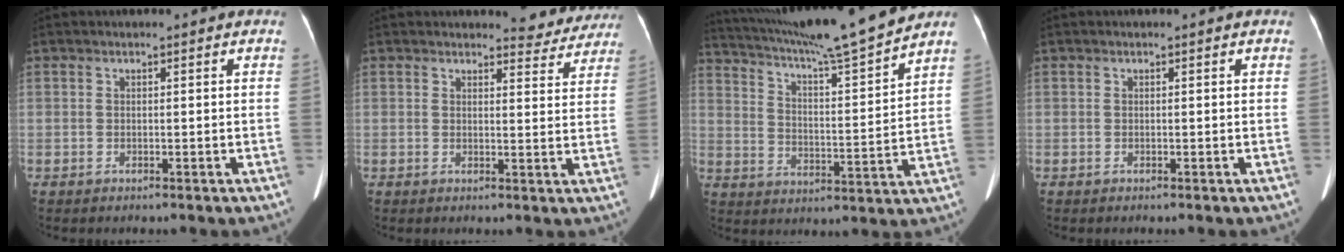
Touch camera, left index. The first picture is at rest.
{"total": 5.8, "force": [5.6, 1.5, 0.3], "torque": [0.009, -0.020, 0.048]}
{"total": 19.2, "force": [17.1, -1.0, 8.7], "torque": [-0.154, -0.018, 0.264]}
{"total": 0.0}